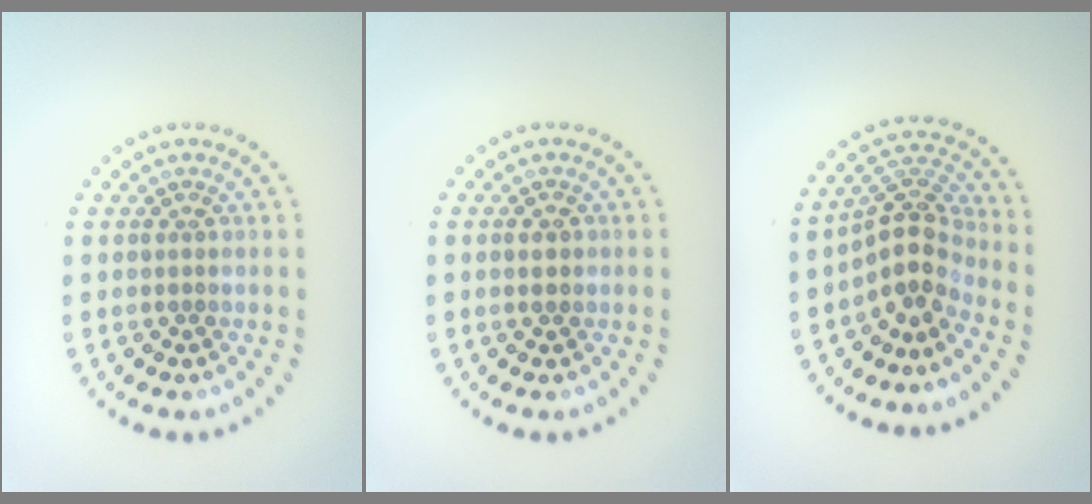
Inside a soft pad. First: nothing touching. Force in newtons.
{"total": 1.5, "press": 1.5, "slide": 0.0}
{"total": 3.9, "press": 2.9, "slide": 2.6}